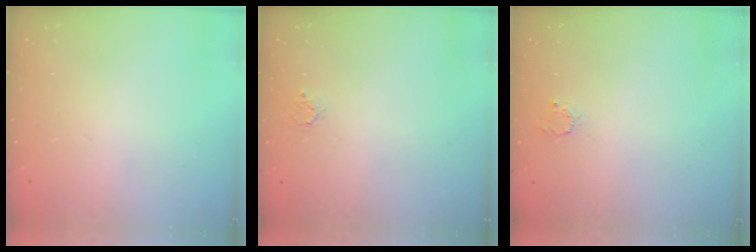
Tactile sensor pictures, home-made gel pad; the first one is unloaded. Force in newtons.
{"total": 2.3, "press": 2.3, "slide": 0.2}
{"total": 2.5, "press": 2.5, "slide": 0.3}